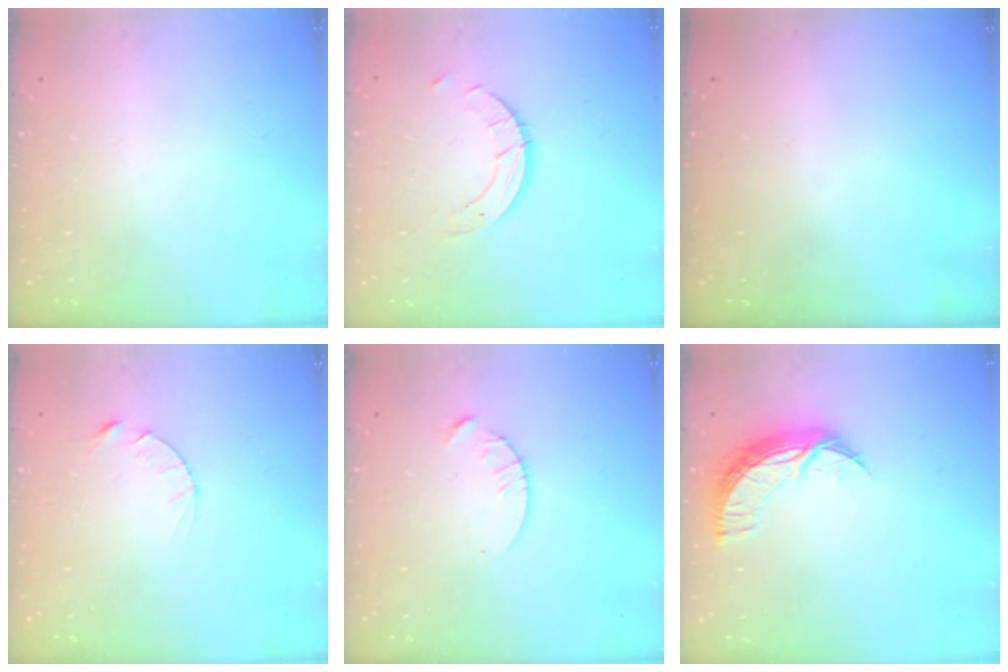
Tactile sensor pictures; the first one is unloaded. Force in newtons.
{"total": 4.9, "press": 4.9, "slide": 0.4}
{"total": 0.0}
{"total": 4.1, "press": 4.0, "slide": 0.4}
{"total": 4.3, "press": 4.2, "slide": 0.5}
{"total": 10.0, "press": 10.0, "slide": 0.5}